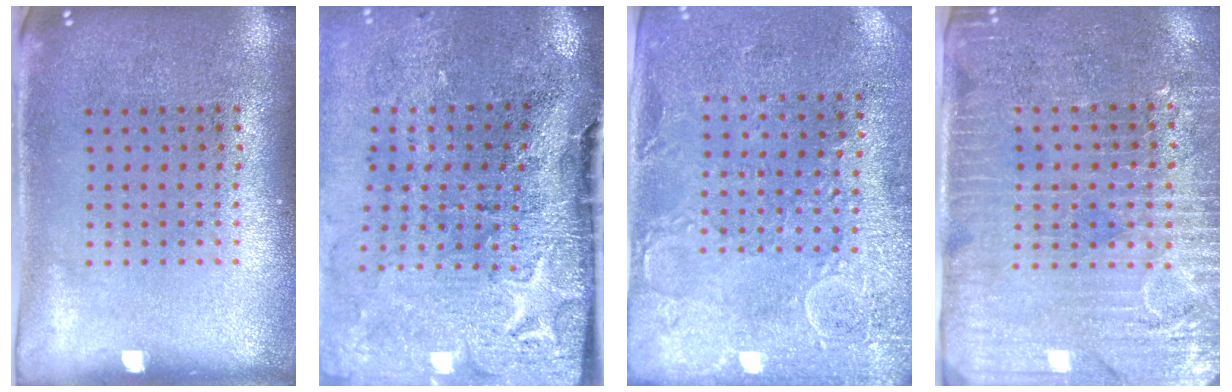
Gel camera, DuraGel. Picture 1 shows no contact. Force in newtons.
{"total": 4.9, "press": 3.9, "slide": 2.9}
{"total": 2.7, "press": 2.4, "slide": 1.2}
{"total": 3.6, "press": 3.2, "slide": 1.8}